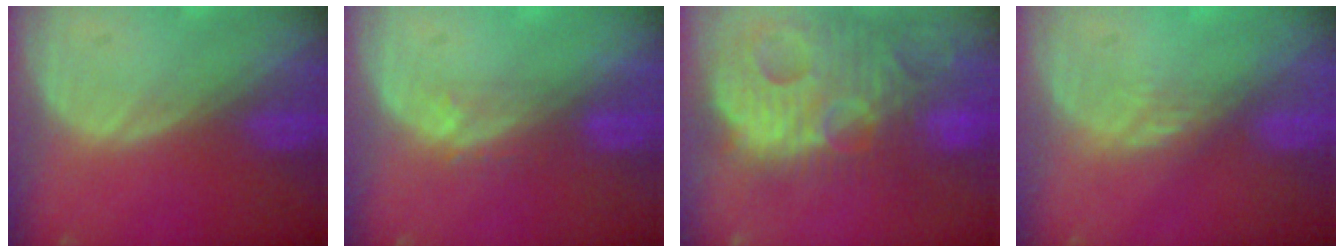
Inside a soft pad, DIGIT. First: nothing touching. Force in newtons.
{"total": 2.8, "press": 2.1, "slide": 1.7}
{"total": 14.6, "press": 12.6, "slide": 7.3}
{"total": 2.4, "press": 1.9, "slide": 1.4}